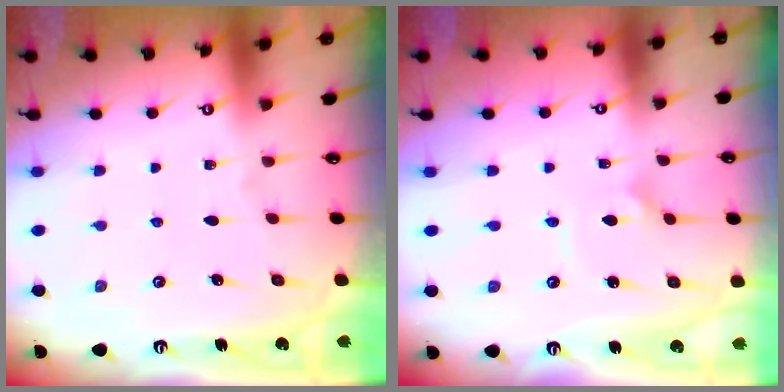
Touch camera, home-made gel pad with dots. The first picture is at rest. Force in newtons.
{"total": 1.9, "press": 1.9, "slide": 0.1}